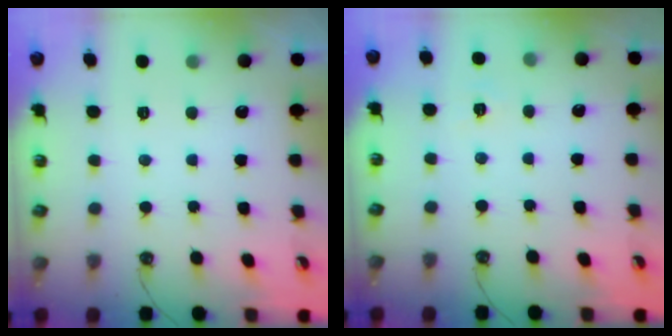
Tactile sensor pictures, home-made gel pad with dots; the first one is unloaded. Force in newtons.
{"total": 2.3, "press": 2.3, "slide": 0.3}